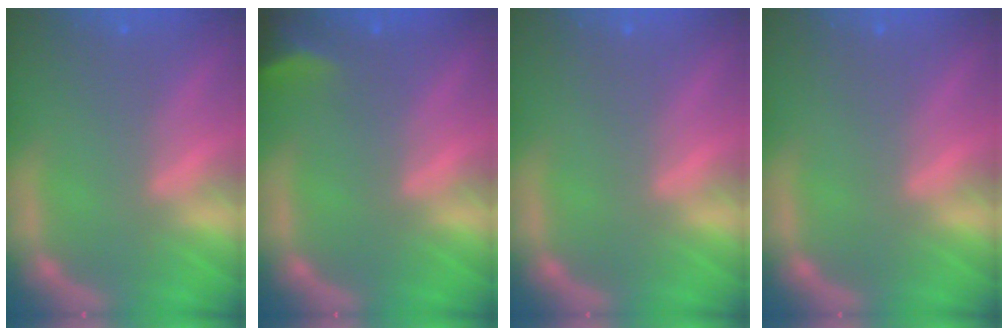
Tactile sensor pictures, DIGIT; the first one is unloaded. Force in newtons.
{"total": 2.9}
{"total": 0.0}
{"total": 0.0}